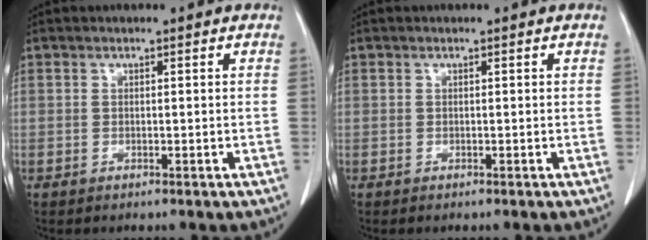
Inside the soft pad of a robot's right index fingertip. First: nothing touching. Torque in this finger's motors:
{"motor_torque": [0.01, 0.00, -0.17, -0.03]}